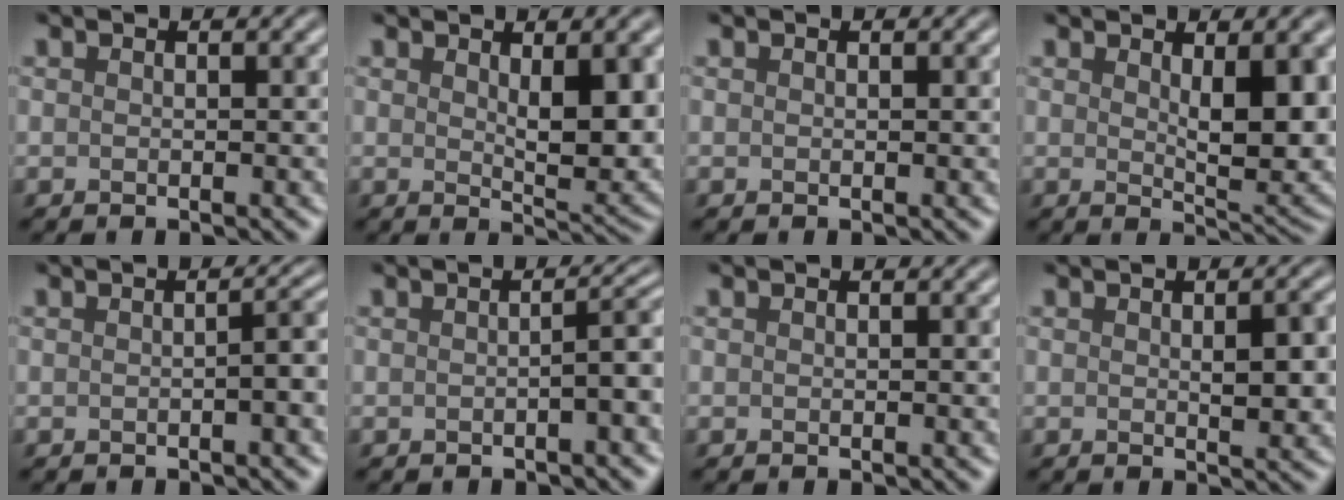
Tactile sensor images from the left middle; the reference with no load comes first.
{"total": 5.2, "force": [1.2, 1.7, 4.8], "torque": [-0.072, -0.008, 0.027]}
{"total": 0.0}
{"total": 6.1, "force": [1.4, 2.0, 5.6], "torque": [-0.083, -0.012, 0.030]}
{"total": 2.2, "force": [-0.4, 0.5, 2.1], "torque": [-0.025, 0.008, -0.006]}
{"total": 2.7, "force": [-0.6, 0.6, 2.5], "torque": [-0.030, 0.013, -0.013]}
{"total": 0.0}
{"total": 3.1, "force": [0.3, 0.9, 3.0], "torque": [-0.042, -0.001, 0.005]}